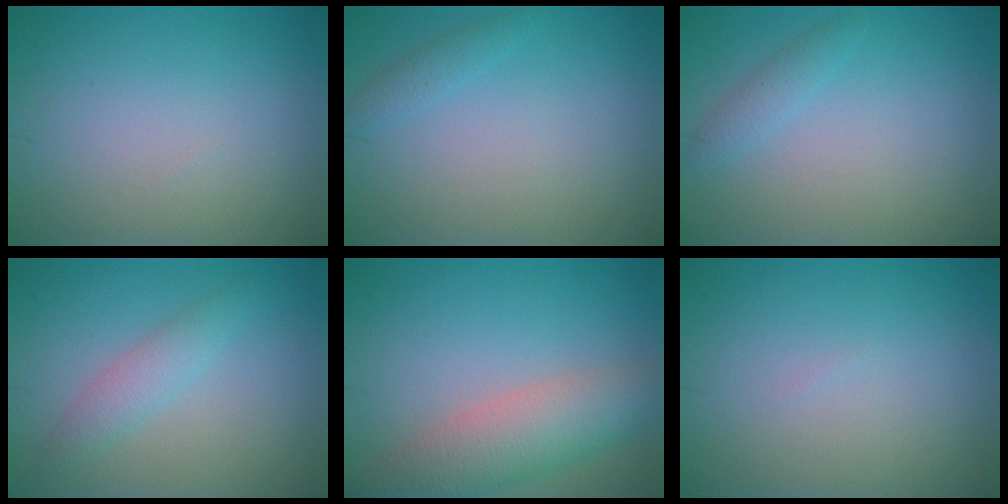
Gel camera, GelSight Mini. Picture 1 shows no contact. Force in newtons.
{"total": 1.2, "press": 1.2, "slide": 0.1}
{"total": 1.4, "press": 1.4, "slide": 0.1}
{"total": 2.2, "press": 2.2, "slide": 0.1}
{"total": 5.7, "press": 5.6, "slide": 0.1}
{"total": 0.0}